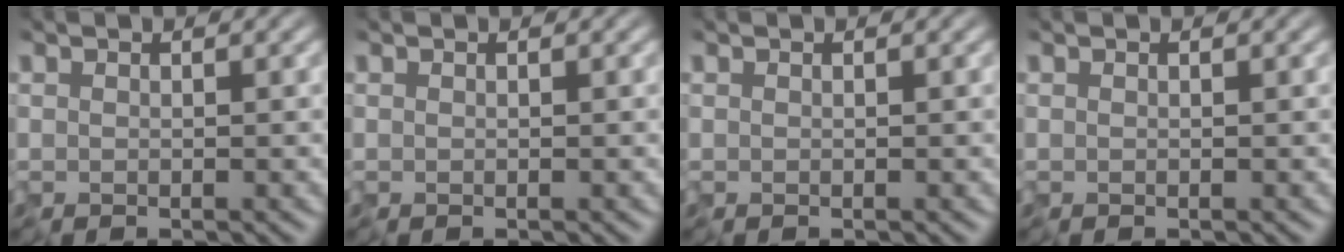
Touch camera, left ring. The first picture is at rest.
{"total": 0.0}
{"total": 0.0}
{"total": 0.0}